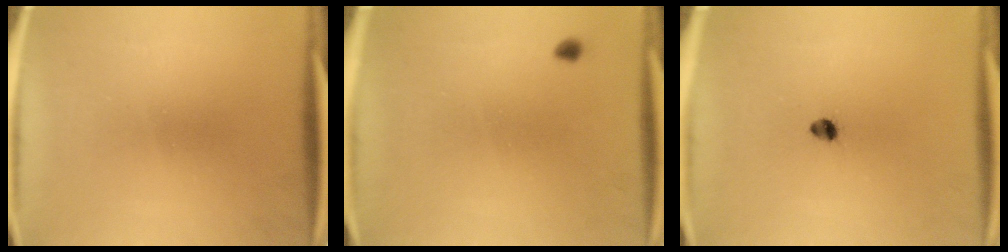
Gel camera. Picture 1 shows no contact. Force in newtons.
{"total": 0.8}
{"total": 2.0}